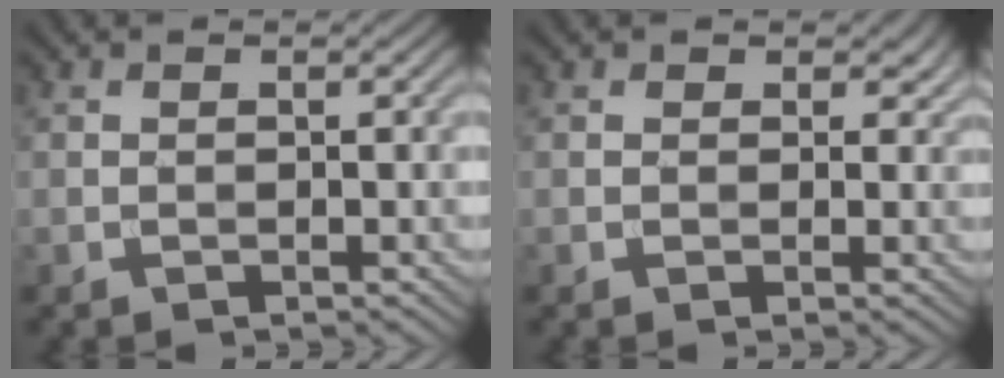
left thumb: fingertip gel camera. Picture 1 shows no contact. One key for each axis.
{"total": 1.8, "fx": 0.9, "fy": 1.3, "fz": 0.7, "tx": -0.014, "ty": -0.006, "tz": 0.012}